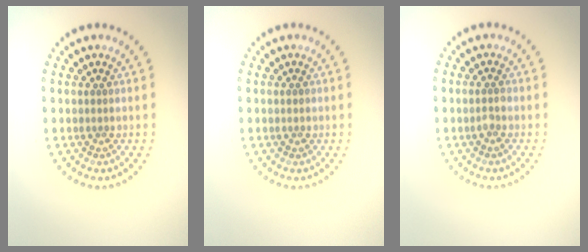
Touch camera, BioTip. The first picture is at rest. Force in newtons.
{"total": 0.8, "press": 0.8, "slide": 0.0}
{"total": 1.0, "press": 1.0, "slide": 0.2}